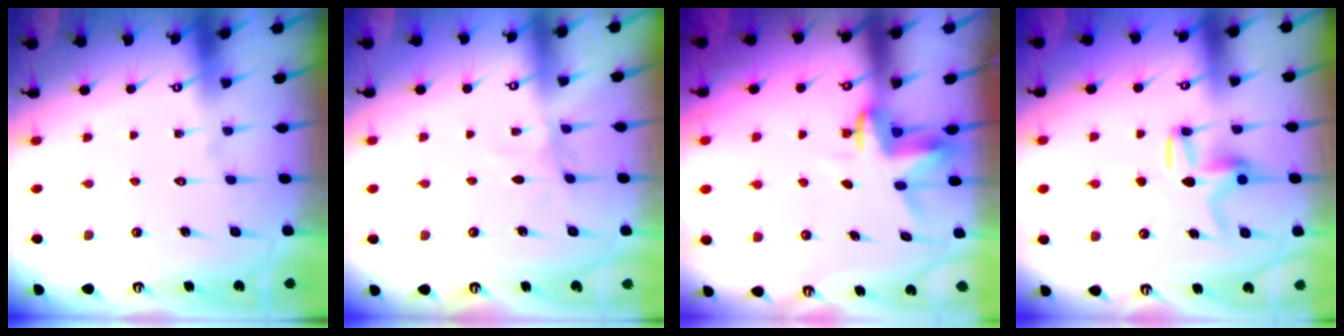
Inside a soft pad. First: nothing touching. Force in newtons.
{"total": 3.1, "press": 3.0, "slide": 0.5}
{"total": 3.4, "press": 3.4, "slide": 0.2}
{"total": 10.0, "press": 10.0, "slide": 0.3}